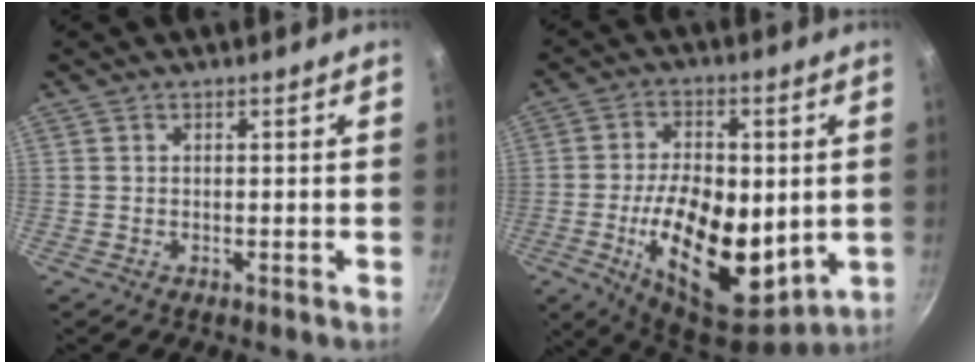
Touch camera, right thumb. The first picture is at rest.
{"total": 20.8, "force": [-2.1, 11.5, 17.2], "torque": [-0.262, -0.013, -0.023]}